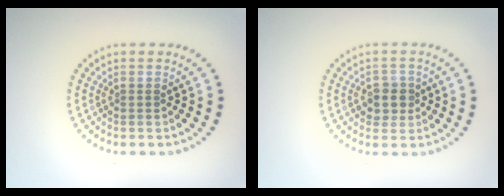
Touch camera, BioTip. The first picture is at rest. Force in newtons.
{"total": 2.4, "press": 2.2, "slide": 0.8}